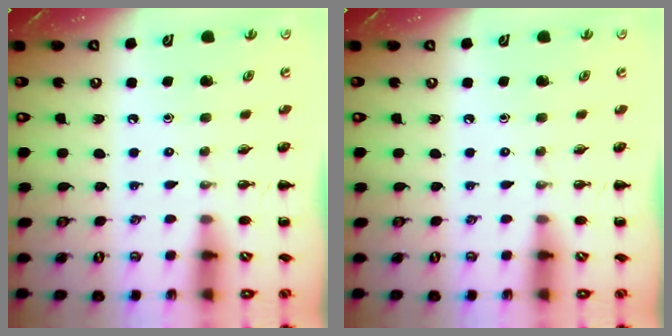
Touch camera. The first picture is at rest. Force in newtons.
{"total": 0.0}